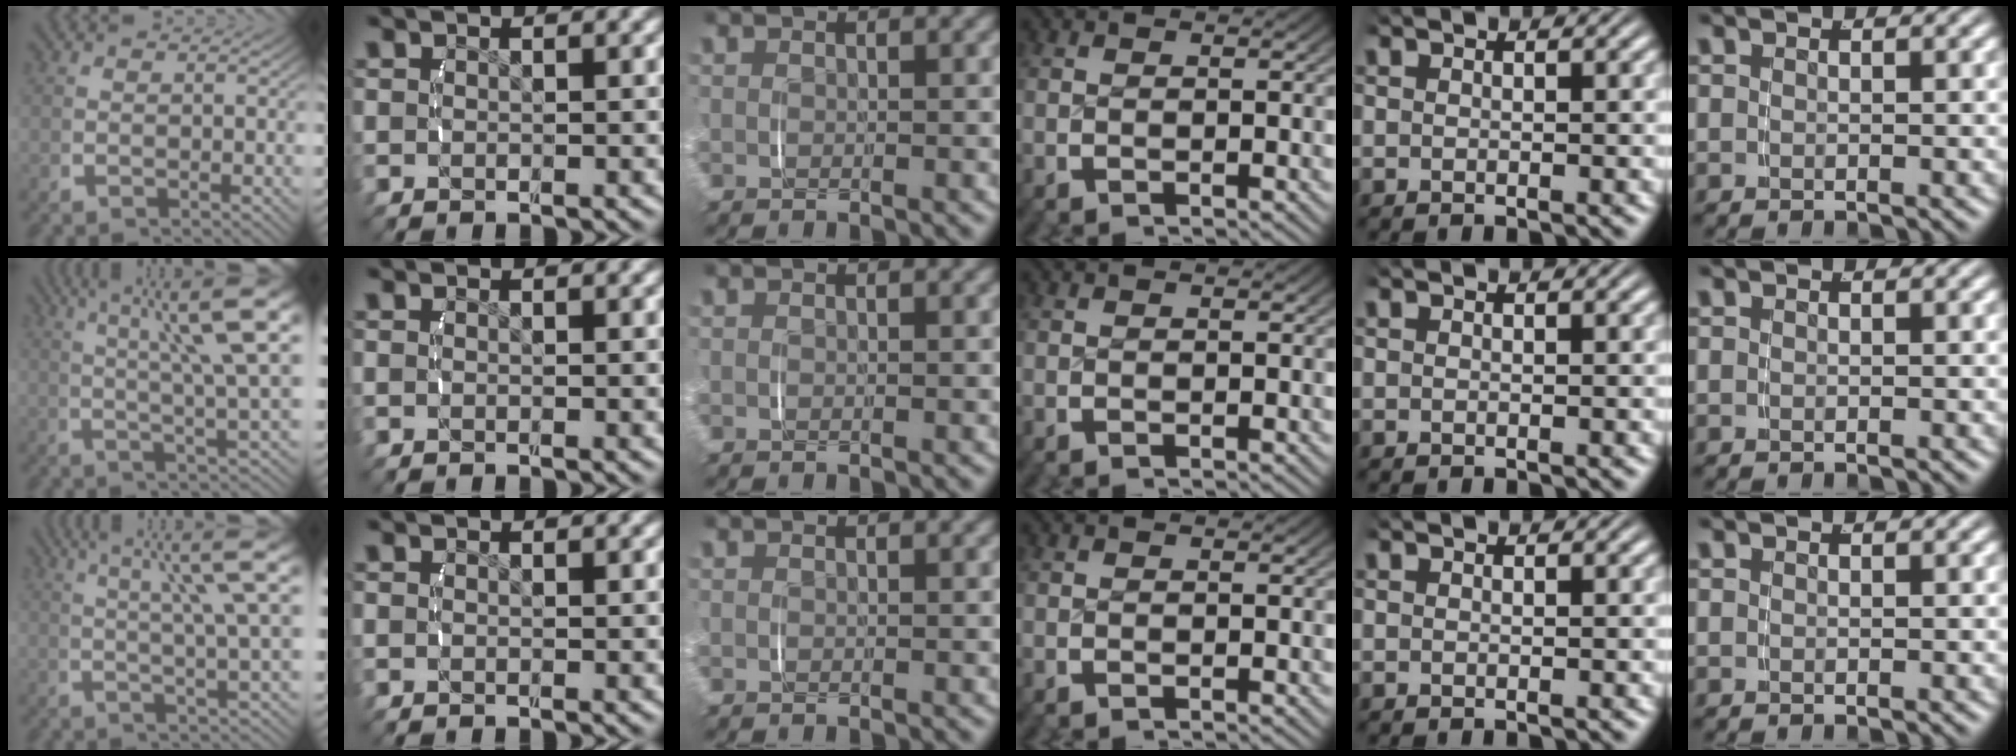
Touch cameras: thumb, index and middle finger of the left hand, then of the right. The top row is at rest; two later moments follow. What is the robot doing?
{"motion": "lift_and_place", "object": "phone"}